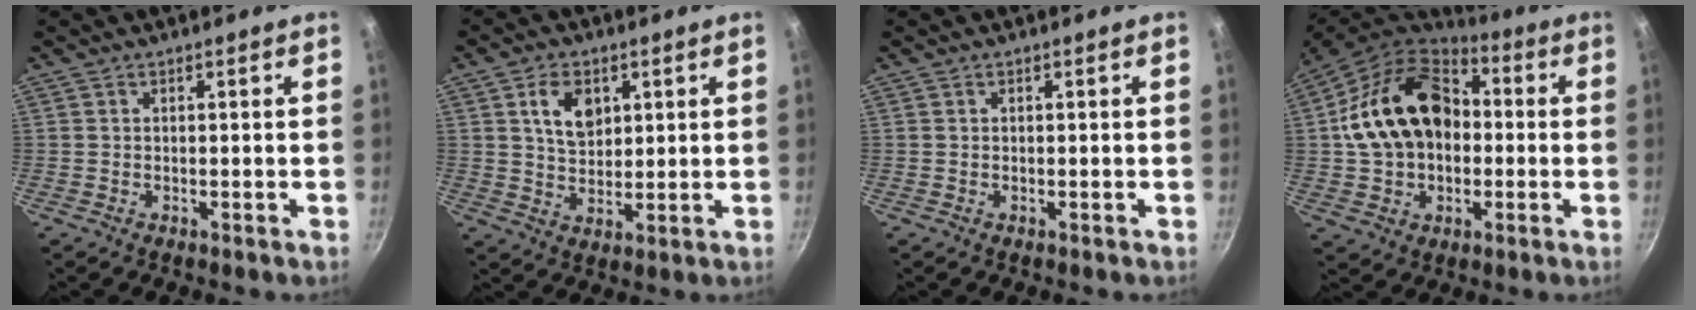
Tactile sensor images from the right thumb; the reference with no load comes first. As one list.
[{"total": 7.3, "force": [2.8, 5.1, 4.4], "torque": [-0.056, -0.014, 0.052]}, {"total": 0.0}, {"total": 20.8, "force": [1.3, 15.1, 14.2], "torque": [-0.225, 0.041, 0.017]}]